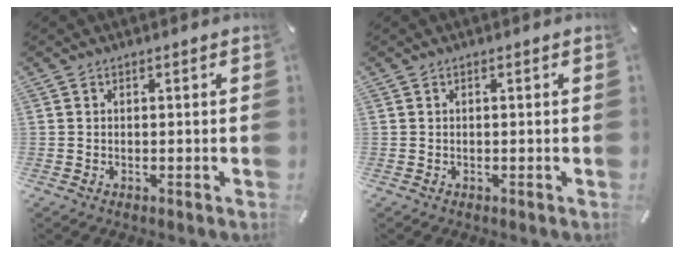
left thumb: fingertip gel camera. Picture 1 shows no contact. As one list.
[{"total": 0.0}]